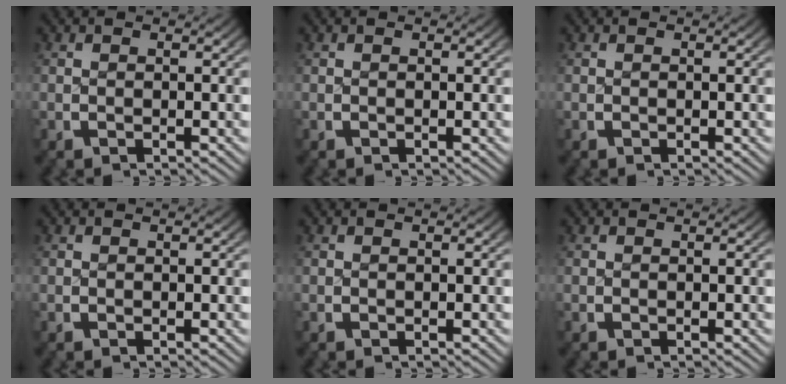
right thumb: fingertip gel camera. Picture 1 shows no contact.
{"total": 0.0}
{"total": 0.0}
{"total": 0.0}
{"total": 0.0}
{"total": 0.0}